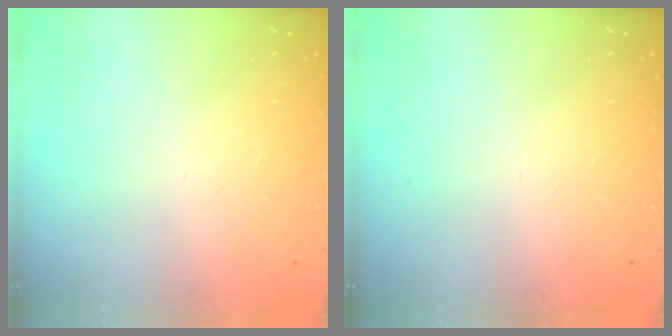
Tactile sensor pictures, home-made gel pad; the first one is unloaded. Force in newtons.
{"total": 0.0}